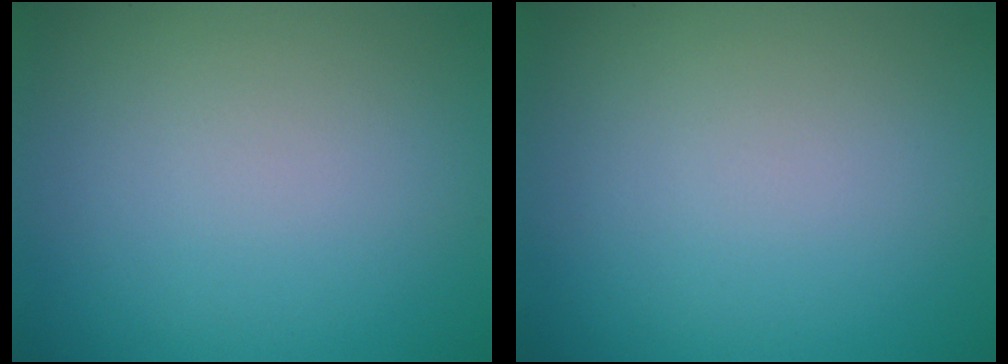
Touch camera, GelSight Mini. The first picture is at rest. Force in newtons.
{"total": 0.0}